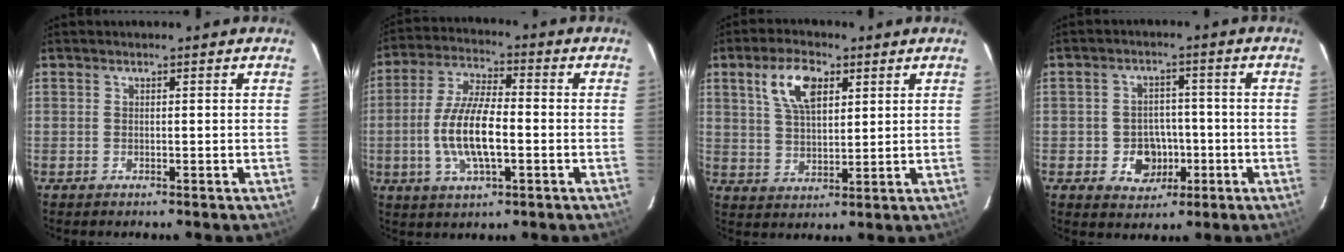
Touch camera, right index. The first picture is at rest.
{"total": 12.0, "force": [-2.4, 4.0, 11.1], "torque": [-0.226, 0.000, -0.046]}
{"total": 8.8, "force": [4.0, 4.2, 6.6], "torque": [-0.127, 0.017, 0.077]}
{"total": 6.7, "force": [-2.2, 5.7, 2.8], "torque": [-0.066, 0.015, -0.017]}